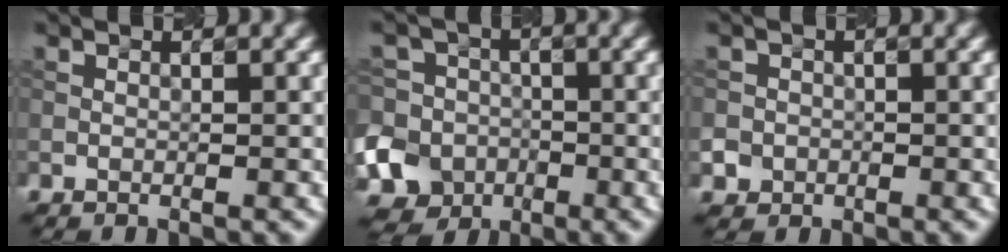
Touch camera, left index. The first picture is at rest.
{"total": 15.5, "force": [-6.6, 13.4, 4.1], "torque": [-0.112, -0.016, -0.145]}
{"total": 2.5, "force": [-1.1, 2.2, 0.3], "torque": [0.005, -0.001, -0.023]}